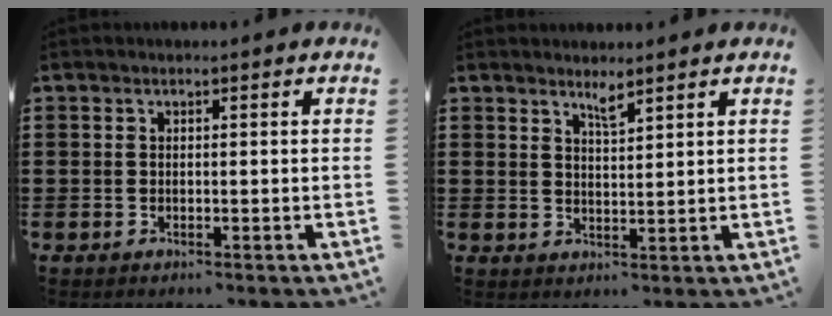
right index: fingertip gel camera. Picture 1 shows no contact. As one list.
[{"total": 2.4, "force": [2.1, 0.2, 1.2], "torque": [-0.026, 0.001, 0.037]}]